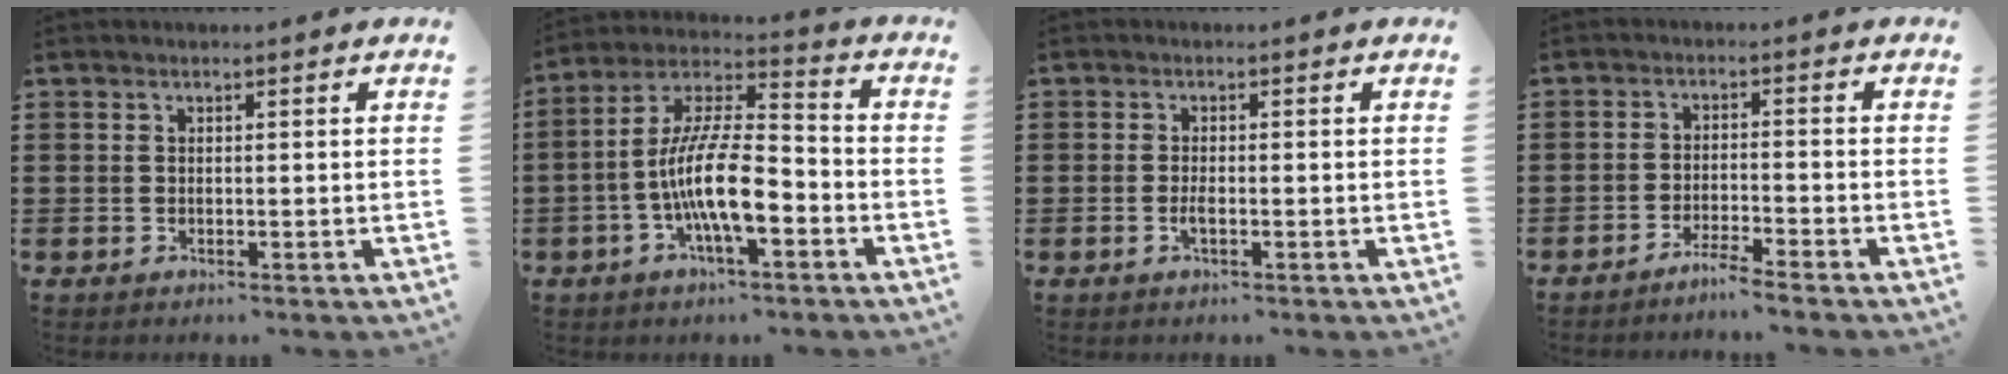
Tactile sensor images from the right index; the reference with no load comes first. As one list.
[{"total": 12.1, "force": [-4.2, 3.8, 10.7], "torque": [-0.223, 0.000, -0.080]}, {"total": 1.6, "force": [-0.6, 0.1, 1.5], "torque": [-0.036, -0.007, -0.012]}, {"total": 3.0, "force": [-2.8, -0.6, 0.9], "torque": [-0.016, 0.001, -0.054]}]